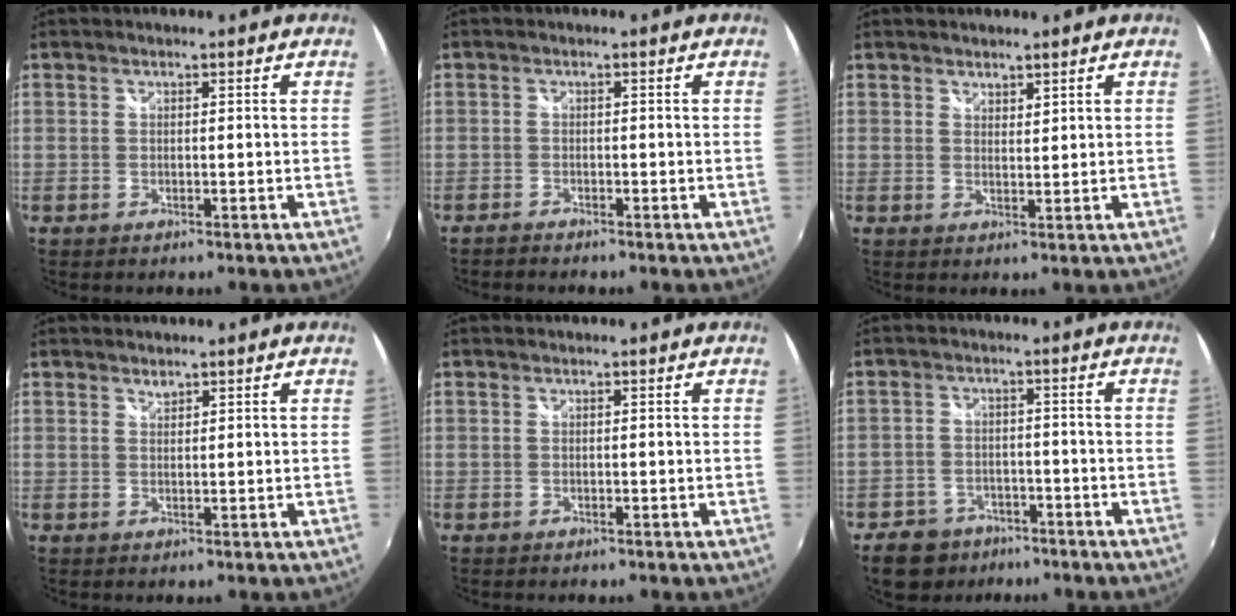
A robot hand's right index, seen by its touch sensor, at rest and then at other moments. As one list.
[{"total": 1.8, "force": [-1.8, 0.3, 0.4], "torque": [-0.020, -0.009, -0.034]}, {"total": 1.6, "force": [1.5, 0.6, 0.3], "torque": [0.000, 0.001, 0.025]}, {"total": 1.0, "force": [0.9, 0.3, 0.2], "torque": [-0.002, 0.000, 0.017]}, {"total": 0.0}, {"total": 9.3, "force": [-6.5, 6.1, 2.6], "torque": [-0.087, 0.014, -0.098]}]